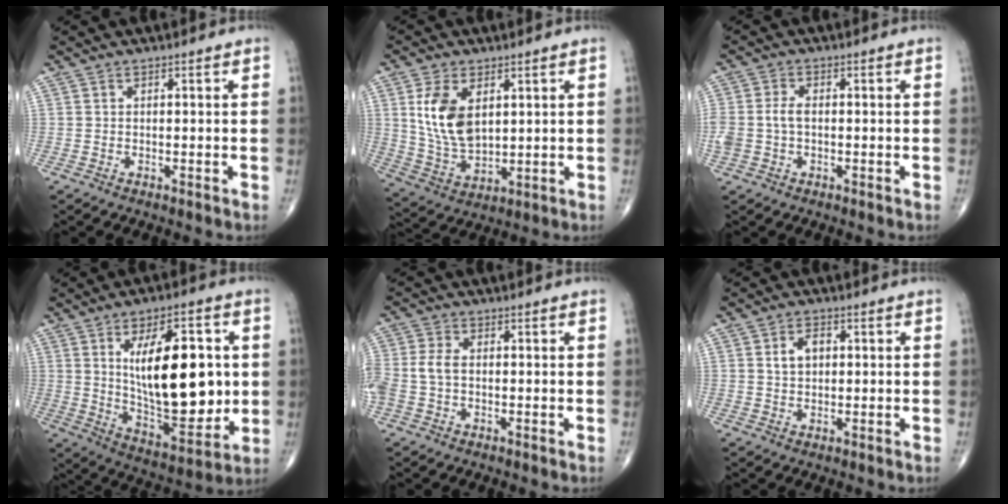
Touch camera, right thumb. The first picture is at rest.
{"total": 11.3, "force": [3.2, 6.6, 8.6], "torque": [-0.157, -0.017, 0.073]}
{"total": 4.8, "force": [-0.4, 3.1, 3.7], "torque": [-0.096, 0.015, -0.008]}
{"total": 22.1, "force": [2.7, 10.2, 19.4], "torque": [-0.266, -0.025, 0.056]}
{"total": 5.5, "force": [-0.5, 3.6, 4.1], "torque": [-0.106, 0.014, -0.013]}
{"total": 4.1, "force": [0.8, 2.8, 2.9], "torque": [-0.045, 0.005, 0.014]}